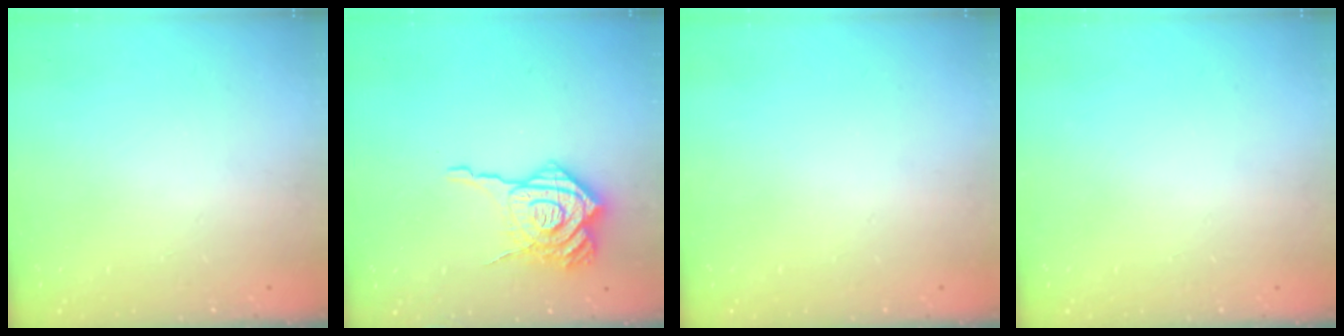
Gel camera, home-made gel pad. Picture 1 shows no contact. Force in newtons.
{"total": 19.3, "press": 19.2, "slide": 2.0}
{"total": 0.0}
{"total": 0.0}